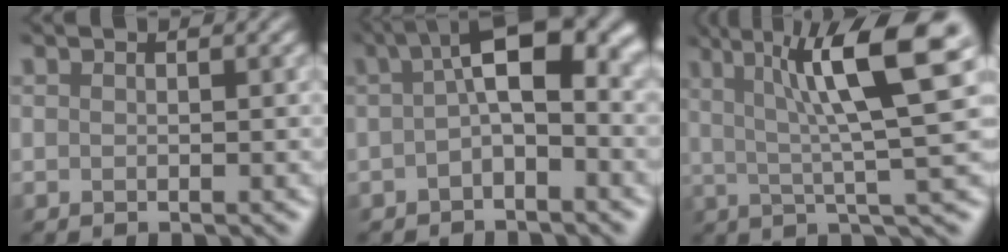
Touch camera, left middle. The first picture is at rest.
{"total": 6.3, "force": [0.4, 2.4, 5.8], "torque": [-0.090, 0.021, -0.005]}
{"total": 11.1, "force": [3.4, 2.2, 10.3], "torque": [-0.148, 0.014, 0.051]}